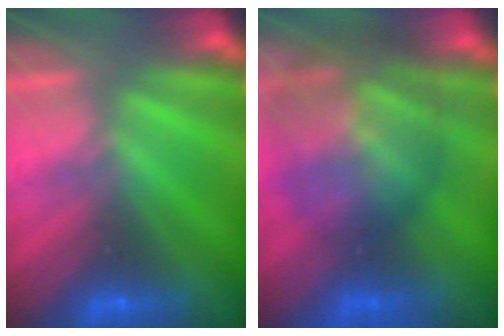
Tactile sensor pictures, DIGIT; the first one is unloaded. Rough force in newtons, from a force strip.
{"total": 10.7}